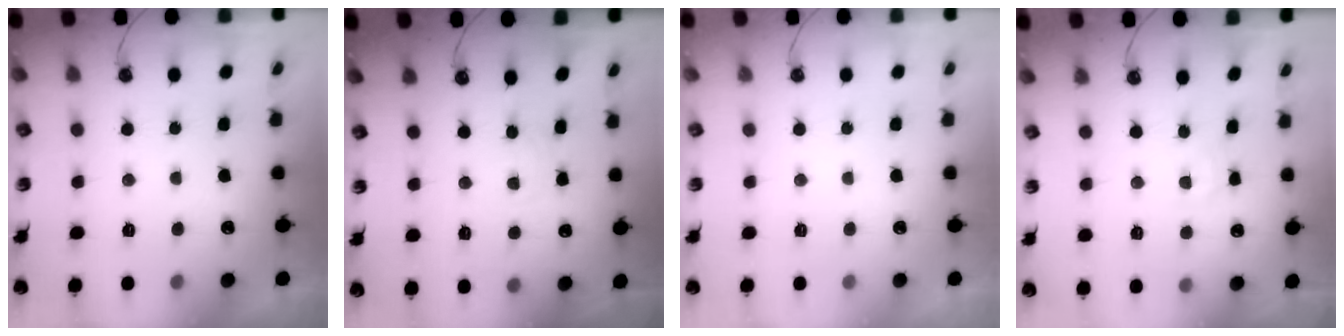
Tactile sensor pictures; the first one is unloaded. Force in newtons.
{"total": 1.9, "press": 1.9, "slide": 0.4}
{"total": 0.0}
{"total": 2.6, "press": 2.6, "slide": 0.4}